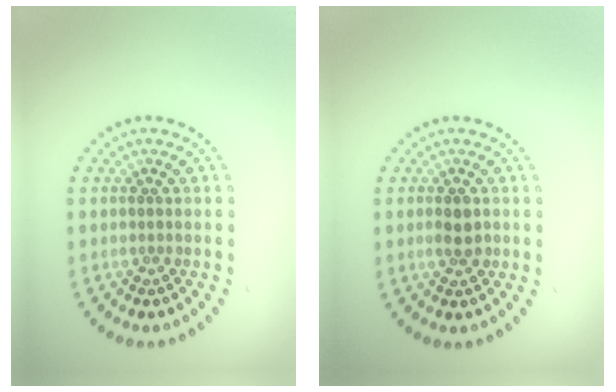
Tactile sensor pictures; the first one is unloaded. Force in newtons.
{"total": 1.8, "press": 1.7, "slide": 0.2}